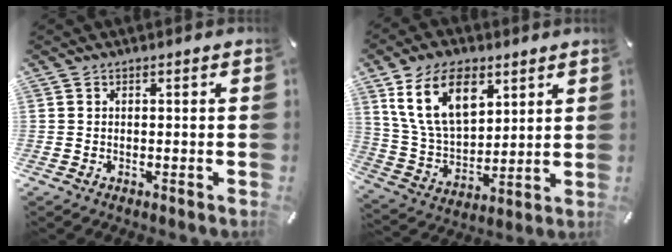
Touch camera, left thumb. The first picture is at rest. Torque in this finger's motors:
{"motor_torque": [2.55, 2.13, 1.64, -1.13, 0.20]}